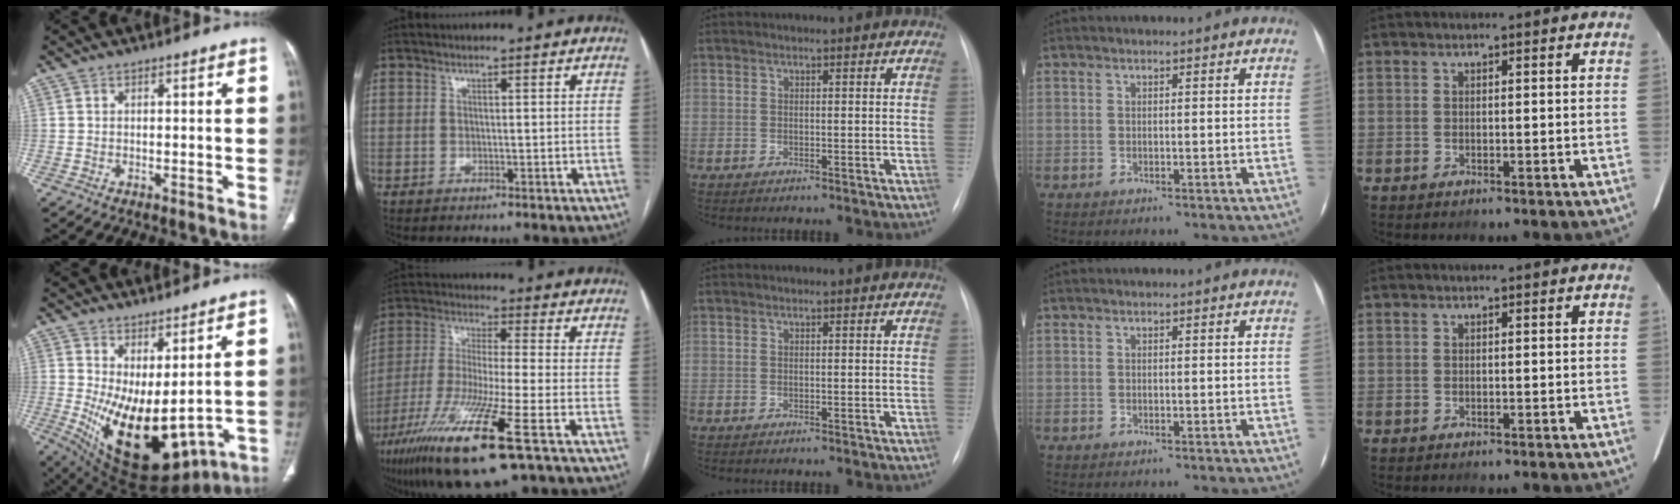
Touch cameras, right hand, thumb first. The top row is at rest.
{"thumb": {"total": 16.4, "force": [0.5, 7.8, 14.4], "torque": [-0.236, -0.039, 0.043]}, "index": {"total": 17.5, "force": [-8.9, 0.7, 15.0], "torque": [-0.312, -0.048, -0.167]}}